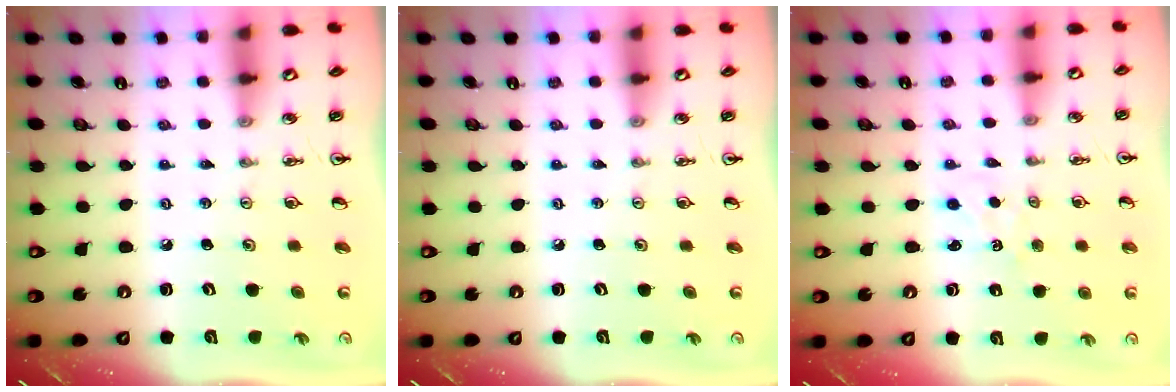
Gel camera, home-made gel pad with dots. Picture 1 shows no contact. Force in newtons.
{"total": 0.0}
{"total": 1.5, "press": 1.4, "slide": 0.3}